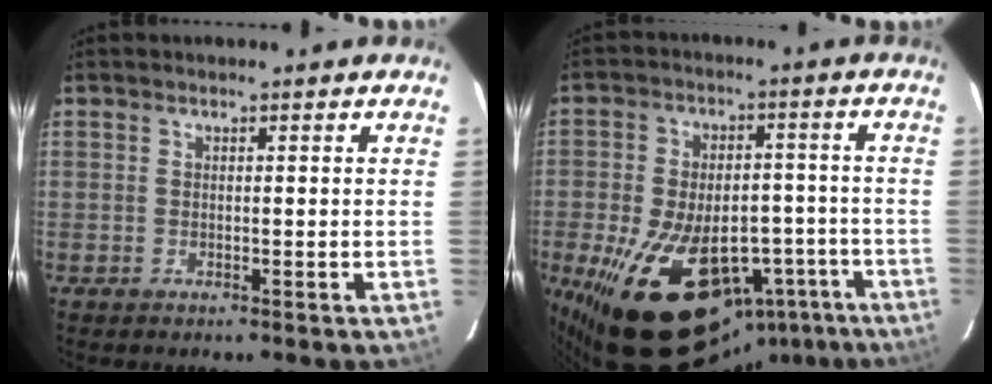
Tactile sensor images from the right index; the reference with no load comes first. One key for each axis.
{"total": 26.3, "fx": -13.7, "fy": 15.0, "fz": 16.7, "tx": -0.303, "ty": -0.004, "tz": -0.166}